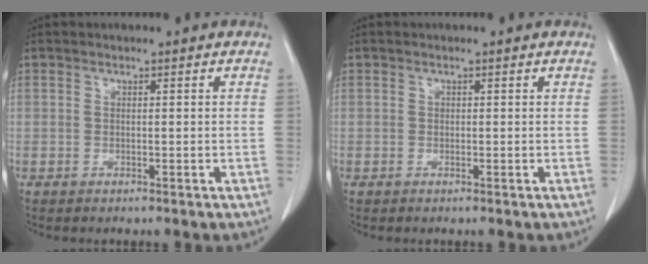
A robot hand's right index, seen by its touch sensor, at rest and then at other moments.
{"total": 0.0}